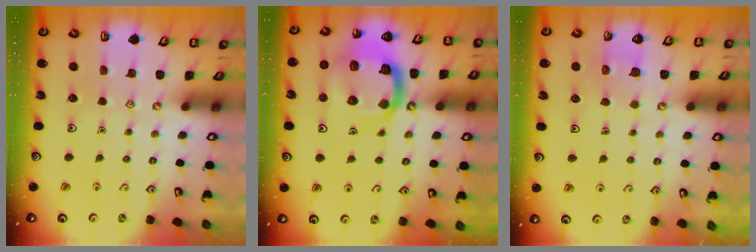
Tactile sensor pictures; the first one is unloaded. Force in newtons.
{"total": 18.4, "press": 18.3, "slide": 1.9}
{"total": 5.2, "press": 5.2, "slide": 0.3}